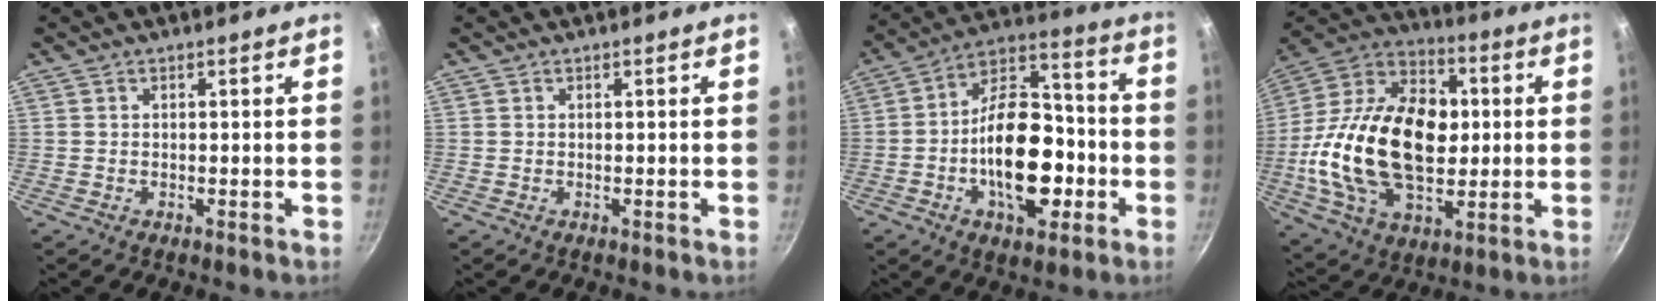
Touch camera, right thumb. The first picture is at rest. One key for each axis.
{"total": 0.0}
{"total": 19.4, "fx": -4.9, "fy": 11.0, "fz": 15.2, "tx": -0.206, "ty": 0.053, "tz": -0.085}
{"total": 28.1, "fx": -0.2, "fy": 17.9, "fz": 21.7, "tx": -0.370, "ty": 0.025, "tz": -0.009}